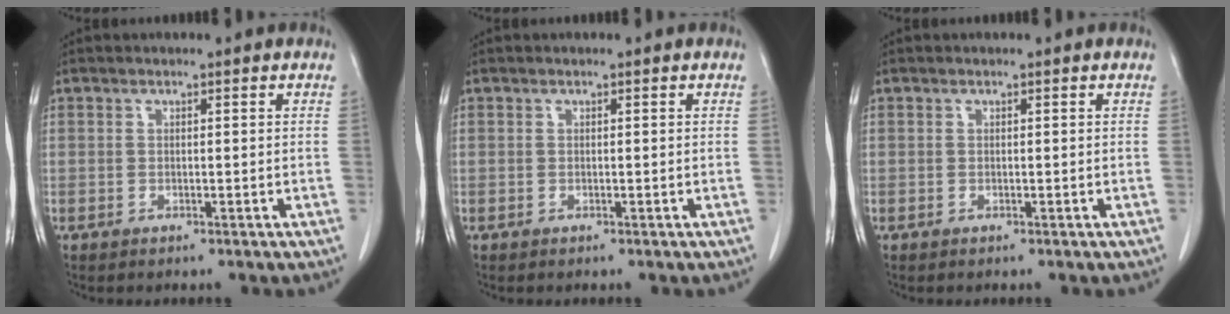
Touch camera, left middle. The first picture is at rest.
{"total": 0.0}
{"total": 0.0}